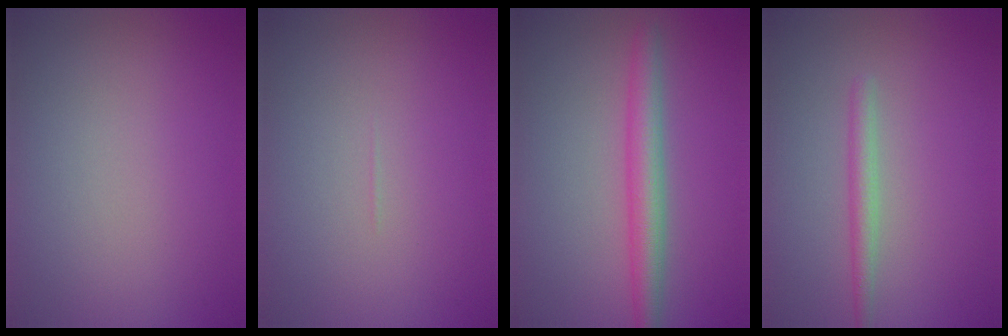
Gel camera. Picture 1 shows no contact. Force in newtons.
{"total": 0.0}
{"total": 3.7, "press": 3.7, "slide": 0.1}
{"total": 1.7, "press": 1.7, "slide": 0.1}